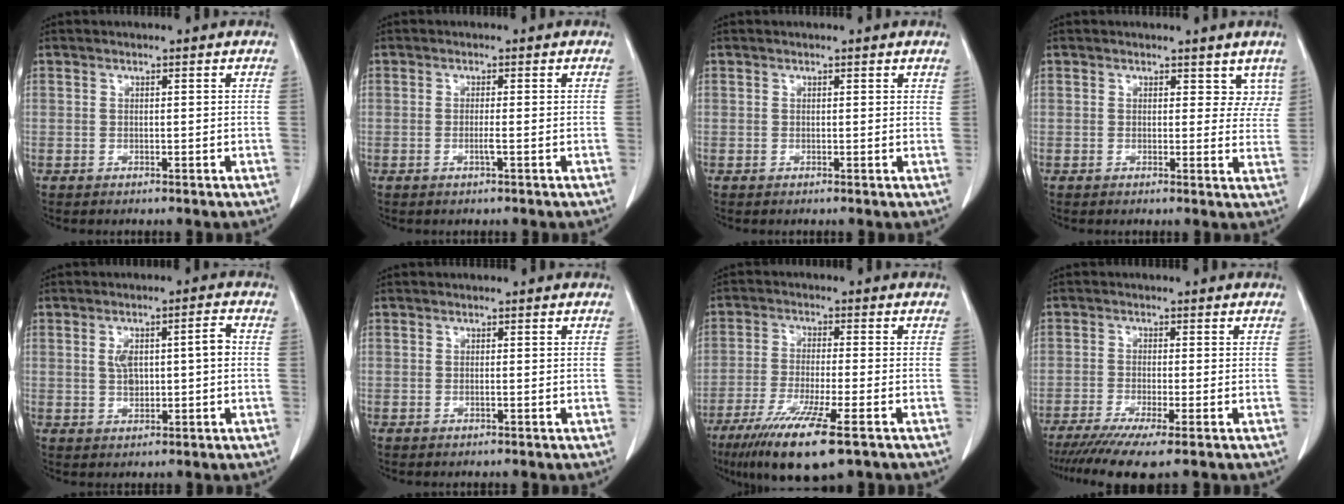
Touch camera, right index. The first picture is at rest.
{"total": 1.2, "force": [-0.4, -0.2, 1.1], "torque": [-0.024, -0.002, -0.007]}
{"total": 0.6, "force": [0.5, 0.3, 0.2], "torque": [-0.002, 0.000, 0.002]}
{"total": 4.3, "force": [3.2, 2.5, 1.3], "torque": [0.009, -0.007, 0.027]}
{"total": 5.8, "force": [0.5, 1.8, 5.5], "torque": [-0.101, 0.020, 0.013]}
{"total": 0.0}
{"total": 12.3, "force": [-7.3, 1.1, 9.8], "torque": [-0.177, -0.035, -0.122]}
{"total": 8.1, "force": [-5.7, 0.0, 5.7], "torque": [-0.090, -0.018, -0.092]}